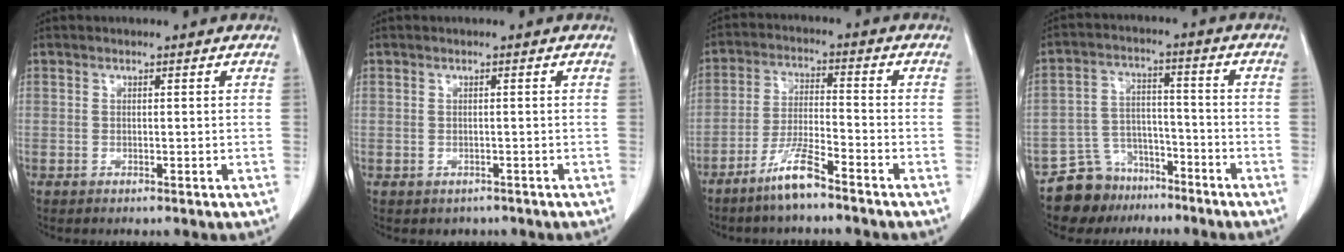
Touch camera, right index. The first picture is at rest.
{"total": 1.4, "force": [-0.8, 1.1, 0.1], "torque": [-0.006, 0.001, -0.008]}
{"total": 6.9, "force": [-5.2, 0.3, 4.6], "torque": [-0.095, -0.013, -0.104]}
{"total": 7.9, "force": [-6.2, 4.9, 0.3], "torque": [-0.008, 0.027, -0.108]}